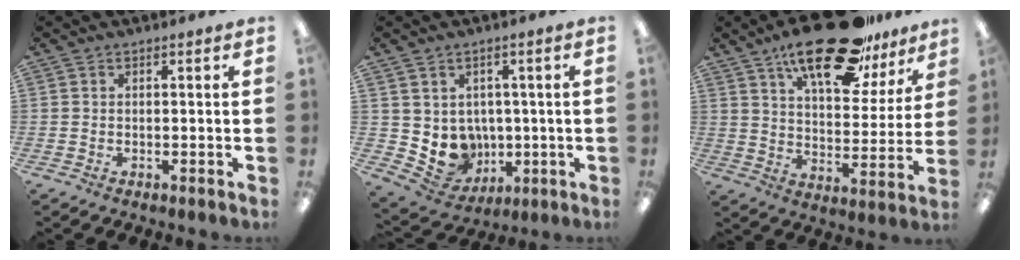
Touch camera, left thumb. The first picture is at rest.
{"total": 6.9, "force": [1.2, 6.6, 1.5], "torque": [-0.047, -0.018, 0.034]}
{"total": 23.1, "force": [16.1, 8.9, 13.9], "torque": [-0.213, -0.085, 0.268]}